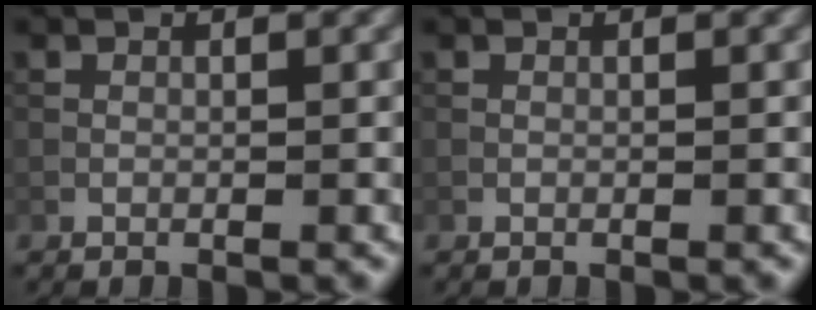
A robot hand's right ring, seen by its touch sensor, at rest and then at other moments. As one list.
[{"total": 0.0}]